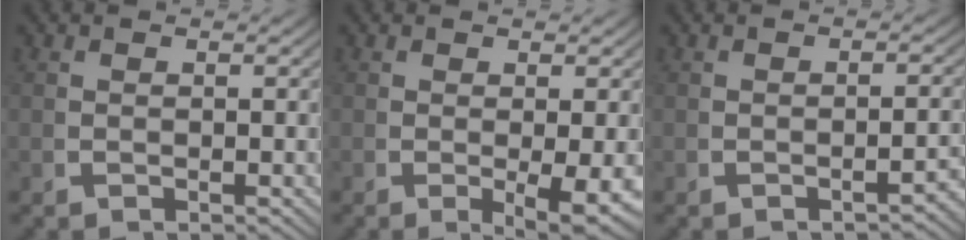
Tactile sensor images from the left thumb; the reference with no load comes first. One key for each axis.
{"total": 3.9, "fx": -0.6, "fy": 1.2, "fz": 3.6, "tx": -0.057, "ty": -0.017, "tz": -0.002}
{"total": 2.1, "fx": -1.6, "fy": 0.2, "fz": 1.4, "tx": -0.023, "ty": 0.002, "tz": -0.020}